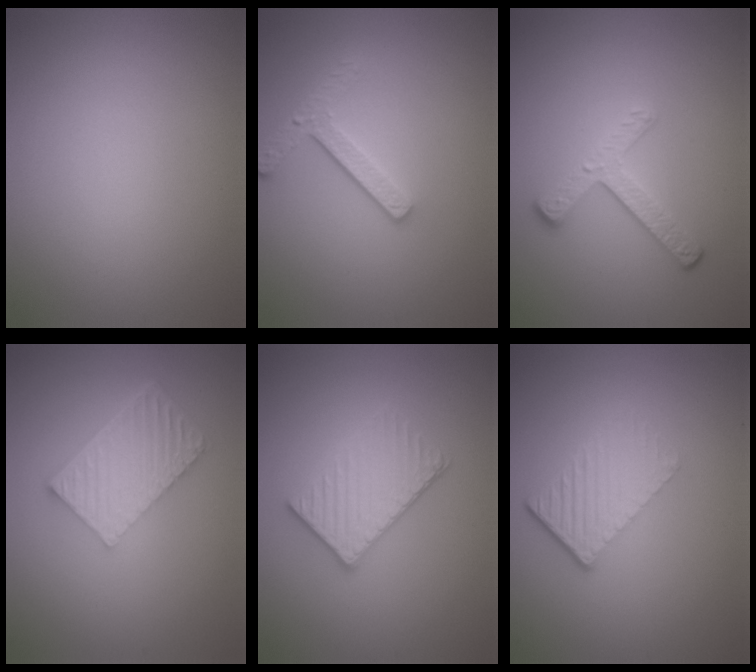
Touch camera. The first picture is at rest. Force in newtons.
{"total": 3.2, "press": 2.5, "slide": 2.0}
{"total": 3.2, "press": 2.4, "slide": 2.0}
{"total": 5.8, "press": 4.0, "slide": 4.2}
{"total": 3.6, "press": 3.1, "slide": 1.8}
{"total": 3.7, "press": 2.6, "slide": 2.6}